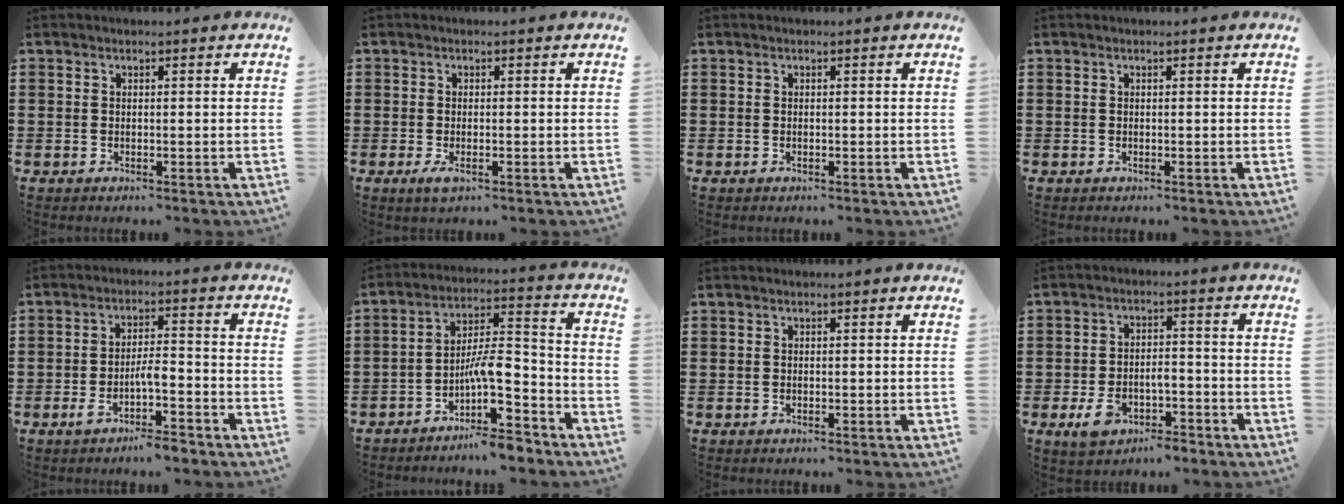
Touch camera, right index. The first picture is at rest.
{"total": 1.5, "force": [-0.5, 0.5, 1.4], "torque": [-0.032, -0.006, -0.011]}
{"total": 0.0}
{"total": 0.0}
{"total": 5.1, "force": [-2.9, 1.3, 4.0], "torque": [-0.081, 0.003, -0.059]}
{"total": 8.9, "force": [-5.5, 2.4, 6.5], "torque": [-0.122, -0.003, -0.107]}
{"total": 0.0}
{"total": 5.0, "force": [-3.1, 2.5, 3.0], "torque": [-0.063, 0.009, -0.062]}